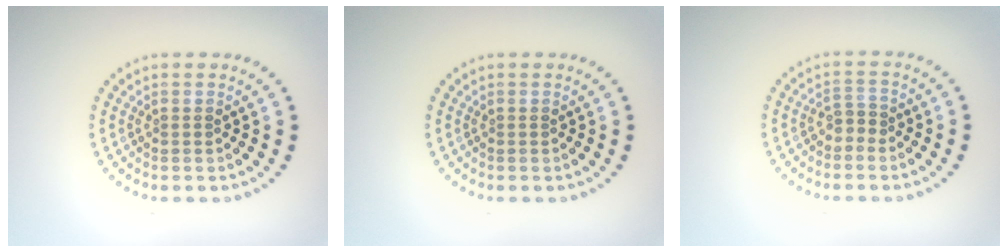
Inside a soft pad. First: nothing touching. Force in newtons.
{"total": 0.0}
{"total": 1.2, "press": 0.9, "slide": 0.8}